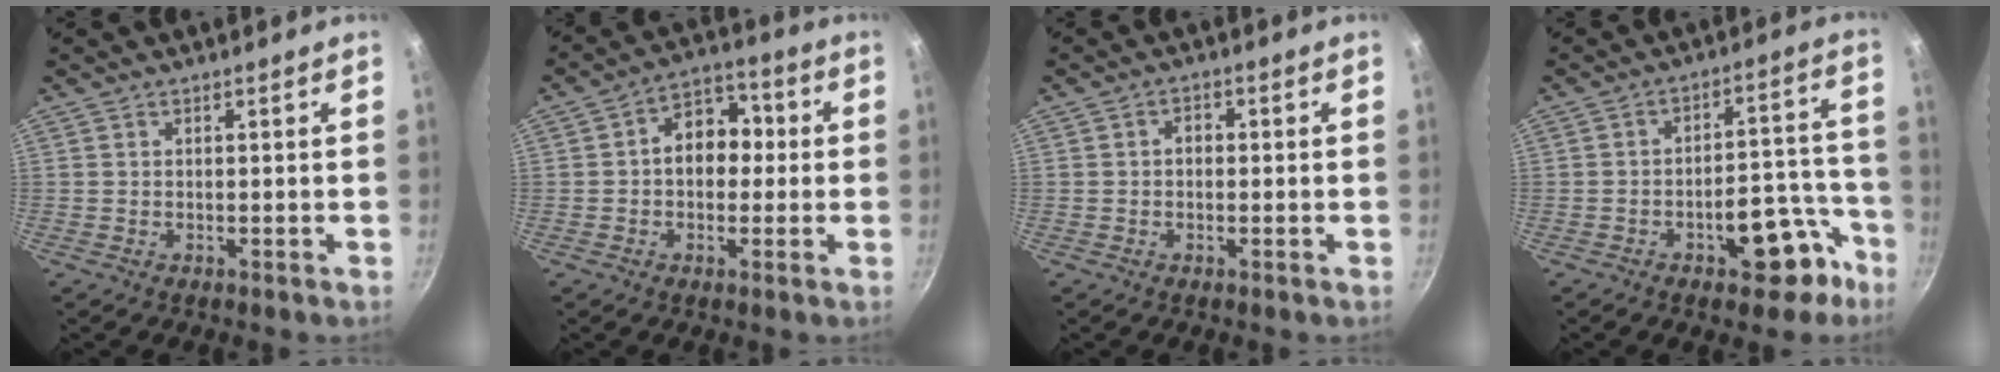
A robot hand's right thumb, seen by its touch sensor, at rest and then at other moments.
{"total": 9.7, "force": [0.4, 7.2, 6.5], "torque": [-0.045, 0.028, -0.009]}
{"total": 2.4, "force": [0.0, 1.8, 1.6], "torque": [-0.015, 0.010, -0.003]}
{"total": 12.9, "force": [-6.6, 6.5, 9.0], "torque": [-0.057, 0.070, -0.084]}